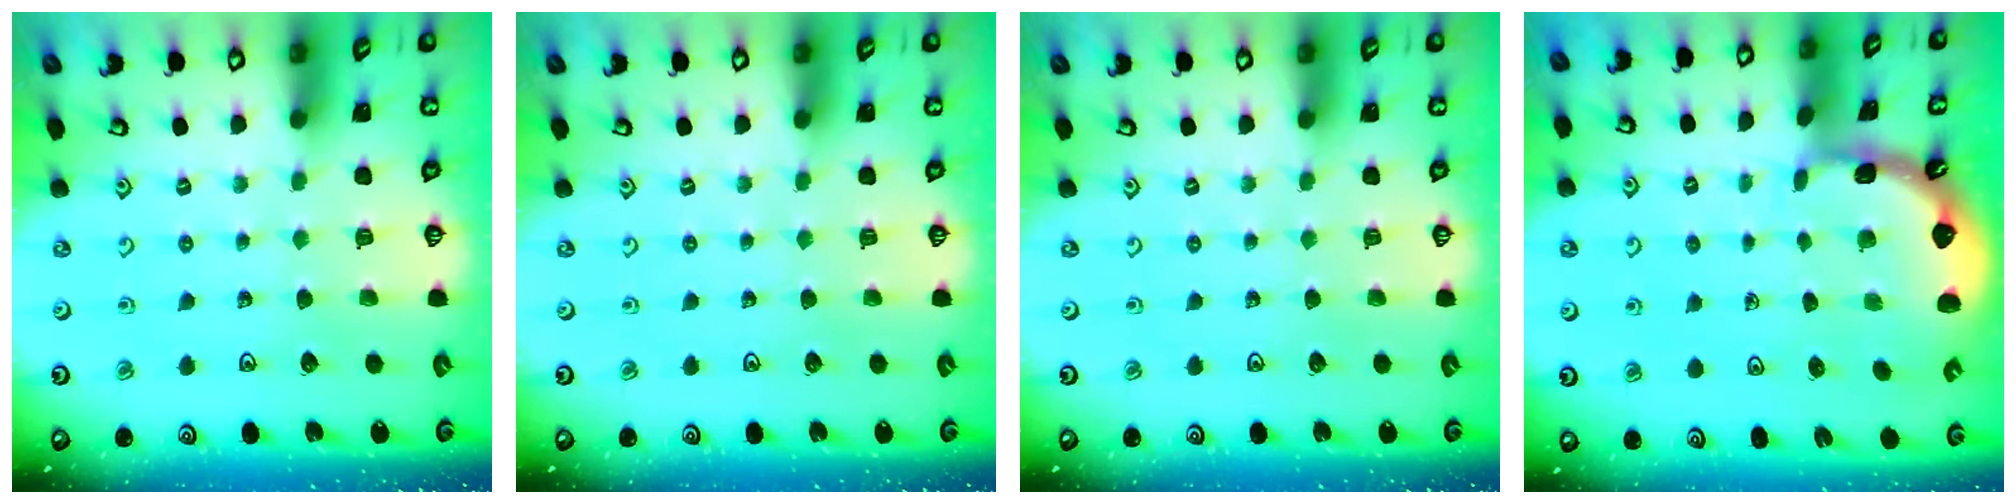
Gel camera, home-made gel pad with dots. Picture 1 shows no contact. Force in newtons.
{"total": 0.0}
{"total": 0.0}
{"total": 1.3, "press": 1.3, "slide": 0.1}